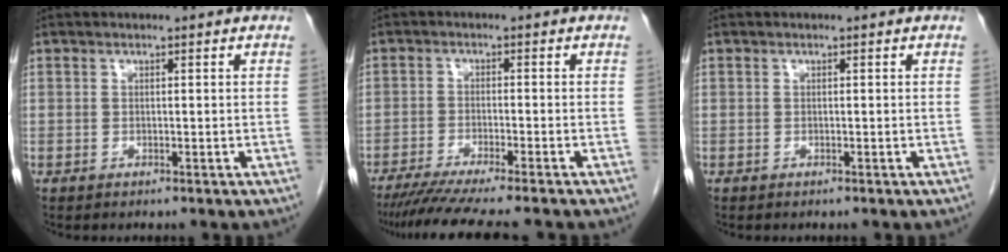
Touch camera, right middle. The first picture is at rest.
{"total": 11.7, "force": [-10.0, -0.2, 6.0], "torque": [-0.073, -0.025, -0.153]}
{"total": 0.0}